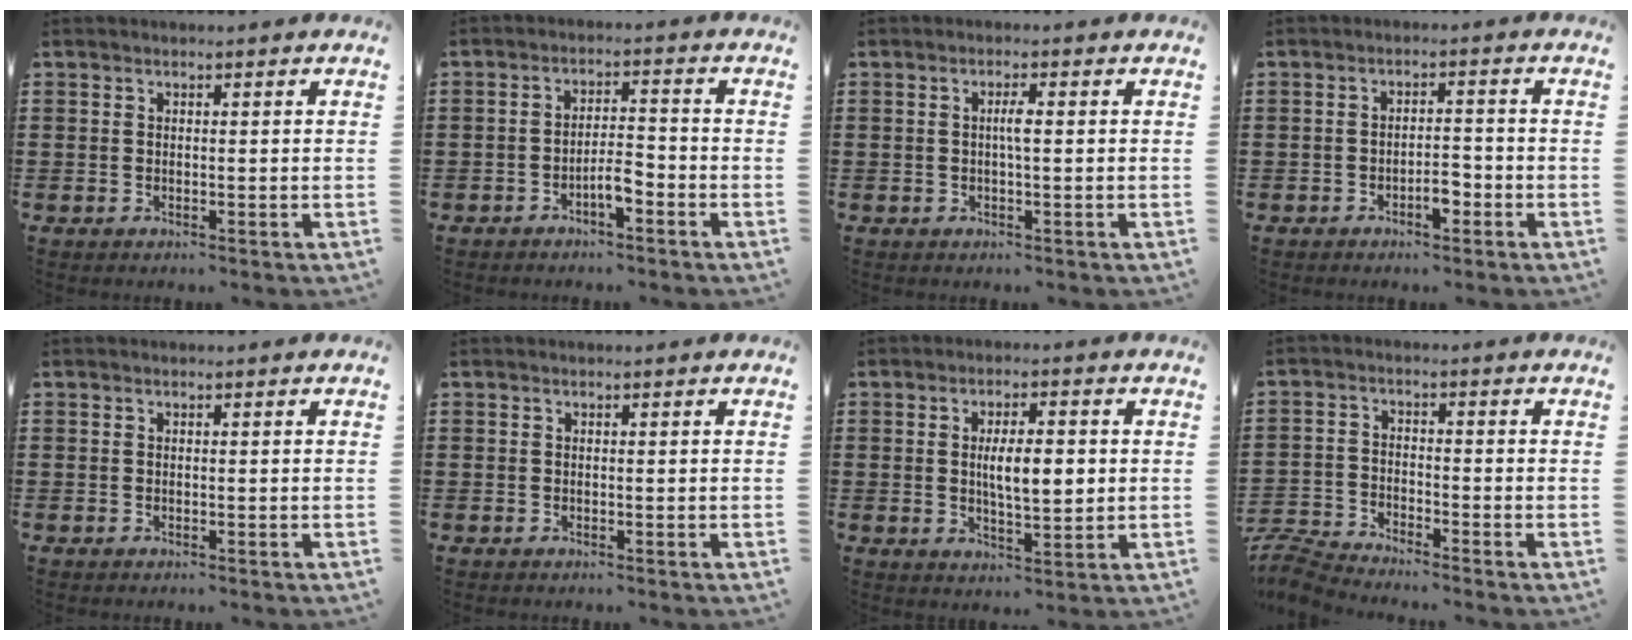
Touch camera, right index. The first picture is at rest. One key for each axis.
{"total": 3.7, "fx": -2.2, "fy": 1.0, "fz": 2.8, "tx": -0.056, "ty": 0.006, "tz": -0.044}
{"total": 1.9, "fx": 0.1, "fy": 0.1, "fz": 1.9, "tx": -0.036, "ty": -0.001, "tz": -0.001}
{"total": 3.1, "fx": -1.8, "fy": 1.2, "fz": 2.2, "tx": -0.039, "ty": 0.006, "tz": -0.035}
{"total": 0.0}
{"total": 0.0}
{"total": 6.1, "fx": 0.4, "fy": 2.1, "fz": 5.7, "tx": -0.098, "ty": 0.003, "tz": 0.003}
{"total": 4.2, "fx": -4.2, "fy": 0.1, "fz": 0.6, "tx": -0.042, "ty": -0.012, "tz": -0.094}